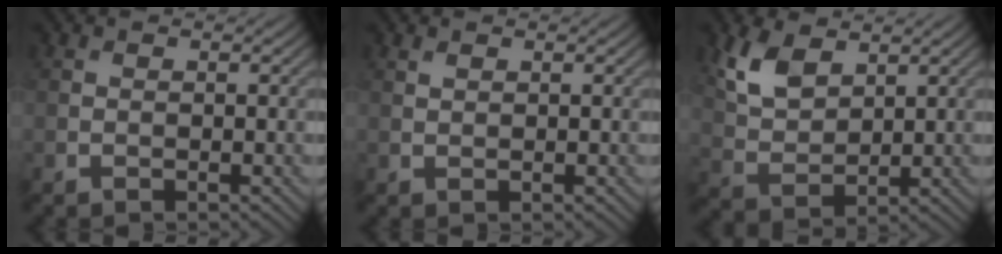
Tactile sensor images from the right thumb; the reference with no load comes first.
{"total": 0.7, "force": [0.6, 0.3, 0.3], "torque": [-0.013, 0.000, 0.014]}
{"total": 6.5, "force": [3.6, 3.6, 4.0], "torque": [-0.099, -0.003, 0.075]}